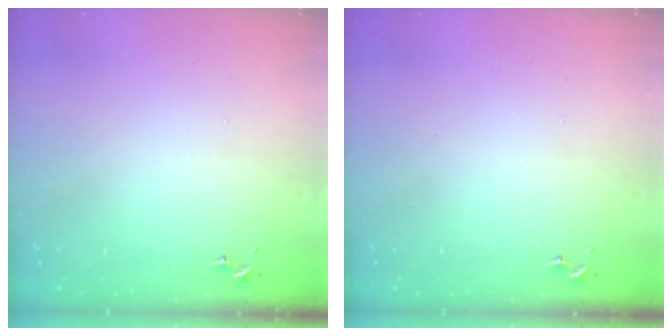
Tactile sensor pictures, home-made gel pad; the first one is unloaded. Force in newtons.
{"total": 0.0}